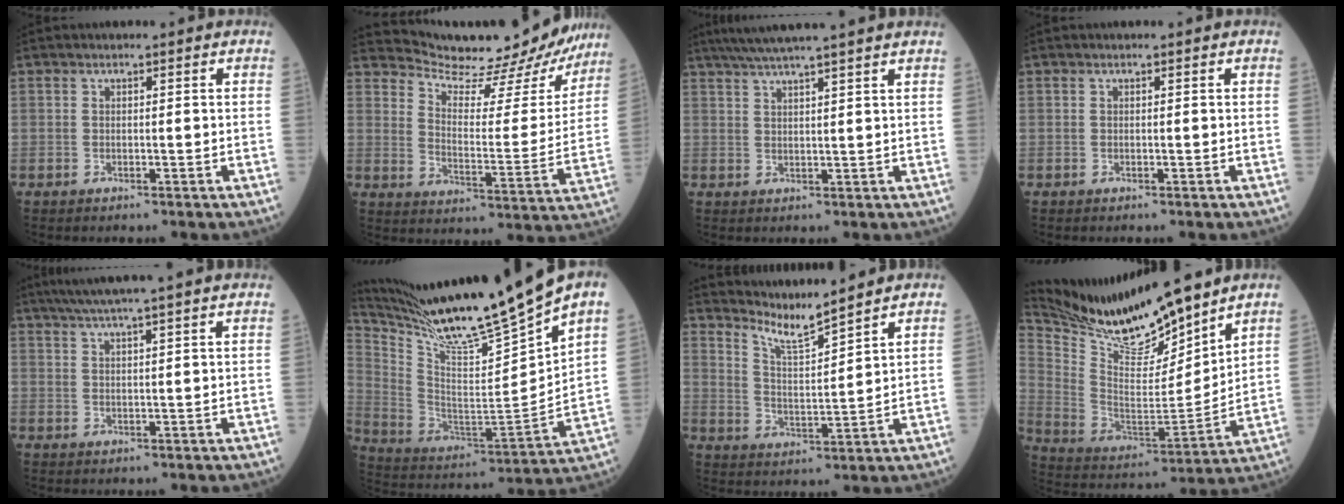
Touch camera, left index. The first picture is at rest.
{"total": 19.3, "force": [18.6, 3.5, 4.2], "torque": [-0.058, -0.047, 0.237]}
{"total": 10.6, "force": [8.9, -1.3, 5.5], "torque": [-0.092, 0.028, 0.123]}
{"total": 0.0}
{"total": 11.8, "force": [9.9, -1.0, 6.2], "torque": [-0.101, 0.028, 0.131]}
{"total": 23.1, "force": [18.8, -1.5, 13.4], "torque": [-0.238, -0.040, 0.327]}
{"total": 7.1, "force": [6.8, -1.5, 1.4], "torque": [-0.042, -0.015, 0.129]}
{"total": 17.8, "force": [16.3, 1.8, 6.9], "torque": [-0.148, -0.019, 0.300]}